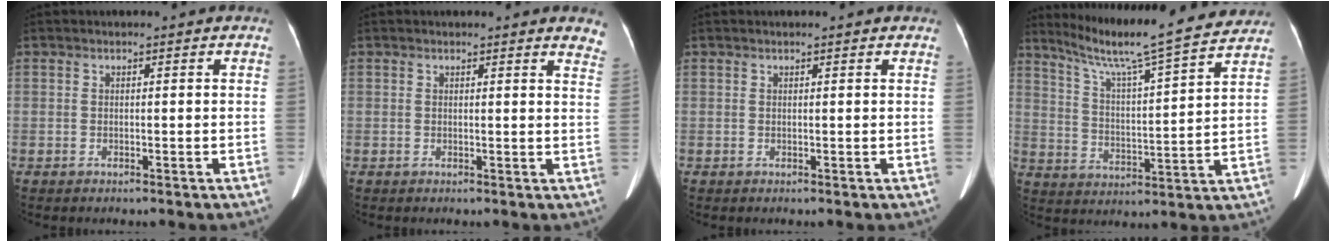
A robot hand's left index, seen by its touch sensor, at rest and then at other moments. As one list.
[{"total": 5.0, "force": [4.8, 0.7, 1.2], "torque": [0.007, -0.021, 0.024]}, {"total": 1.5, "force": [1.3, 0.2, 0.7], "torque": [-0.013, 0.016, 0.014]}, {"total": 18.9, "force": [16.8, -0.7, 8.6], "torque": [-0.150, -0.008, 0.245]}]